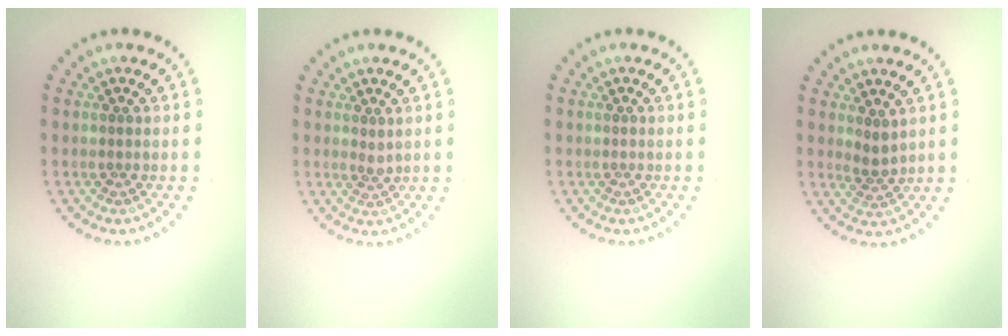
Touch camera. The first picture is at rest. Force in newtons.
{"total": 1.0, "press": 0.8, "slide": 0.6}
{"total": 0.0}
{"total": 1.6, "press": 1.2, "slide": 1.0}